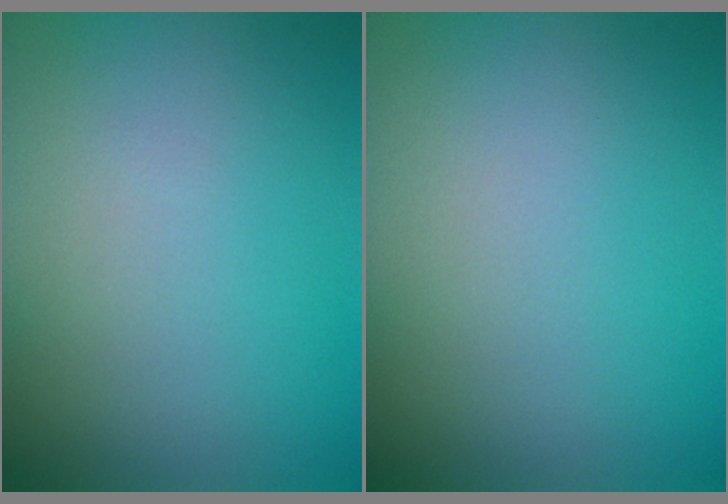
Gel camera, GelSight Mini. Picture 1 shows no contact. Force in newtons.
{"total": 0.0}